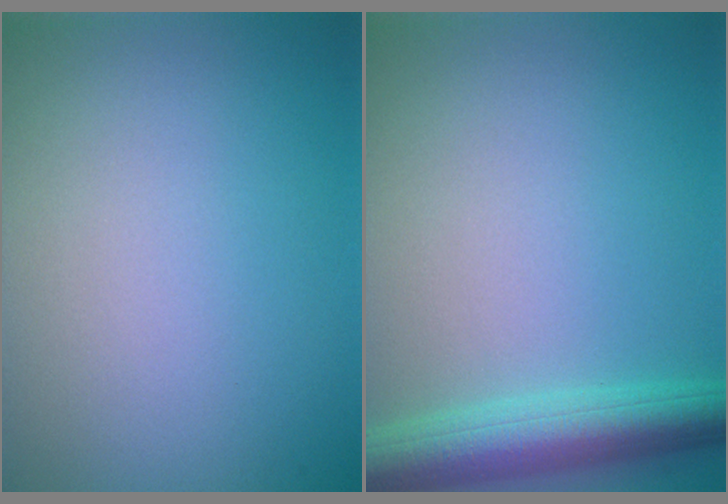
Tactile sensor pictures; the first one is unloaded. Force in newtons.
{"total": 5.2, "press": 5.2, "slide": 0.2}